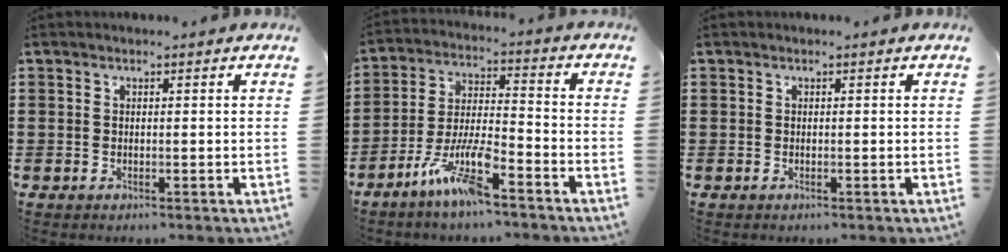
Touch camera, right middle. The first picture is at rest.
{"total": 9.0, "force": [-6.2, 1.5, 6.3], "torque": [-0.140, -0.004, -0.120]}
{"total": 0.0}